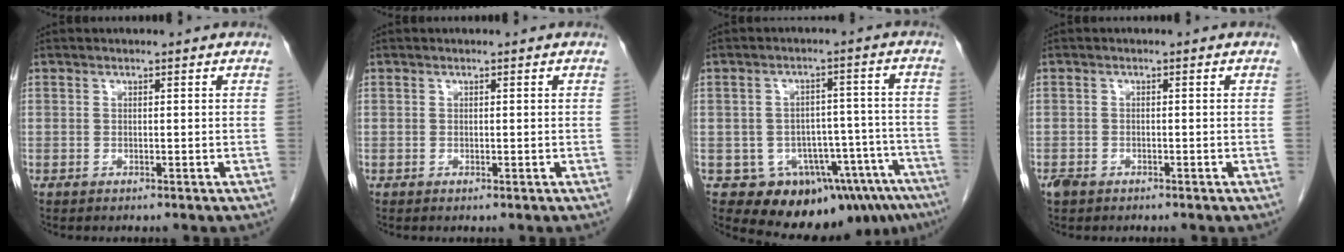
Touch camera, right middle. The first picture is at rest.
{"total": 0.0}
{"total": 13.6, "force": [-9.9, 7.7, 5.1], "torque": [-0.038, 0.046, -0.119]}
{"total": 1.6, "force": [-1.1, 0.9, 0.8], "torque": [-0.022, 0.000, -0.017]}